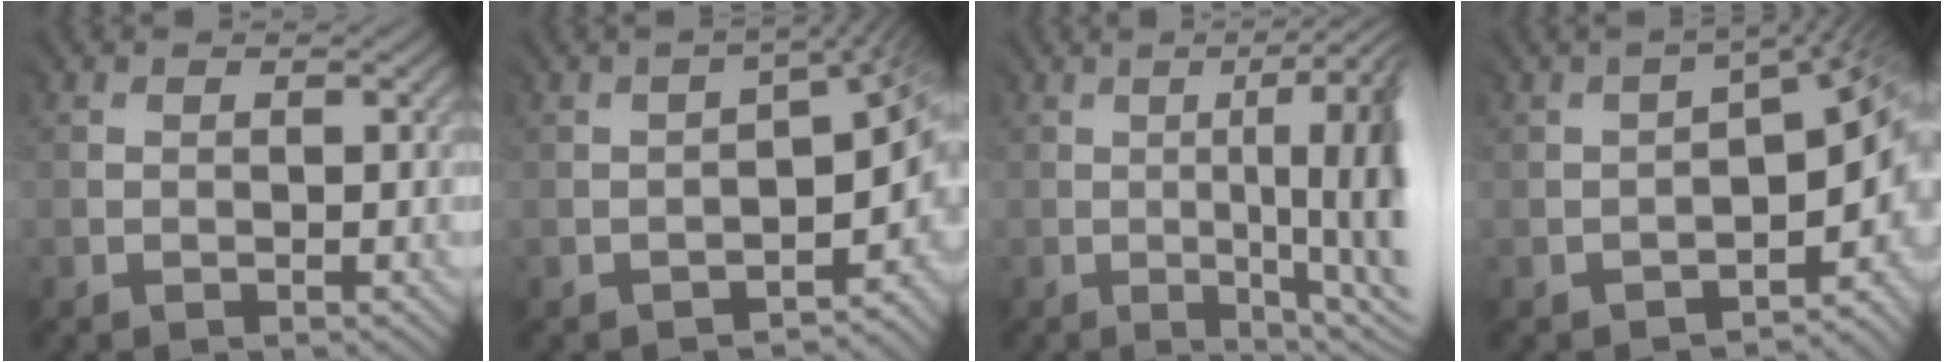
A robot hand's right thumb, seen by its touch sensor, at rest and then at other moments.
{"total": 9.2, "force": [-4.0, 4.2, 7.2], "torque": [-0.089, -0.032, -0.039]}
{"total": 13.0, "force": [-0.5, 3.0, 12.7], "torque": [-0.139, 0.007, 0.000]}
{"total": 10.5, "force": [-4.0, 4.7, 8.4], "torque": [-0.104, -0.030, -0.037]}